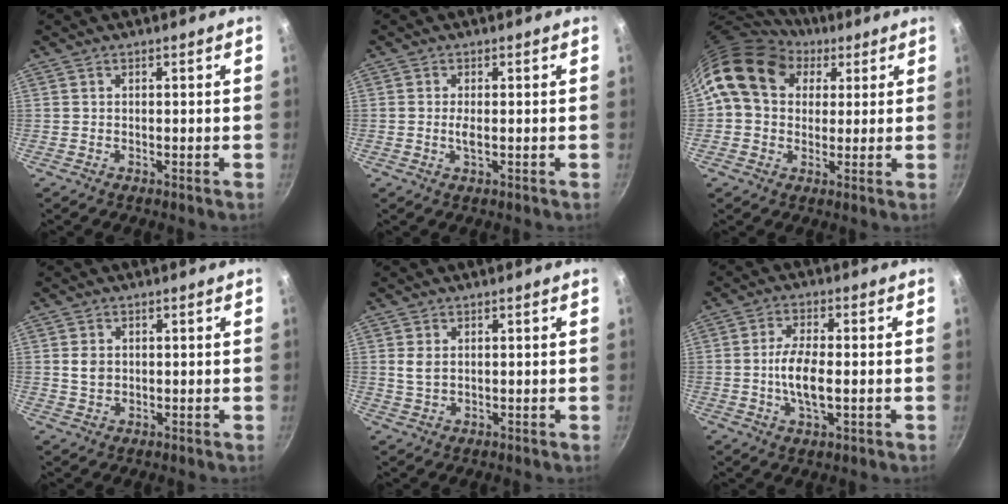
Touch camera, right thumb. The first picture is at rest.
{"total": 1.8, "force": [-0.1, 0.6, 1.7], "torque": [-0.041, -0.001, -0.005]}
{"total": 14.8, "force": [5.9, 11.4, 7.5], "torque": [-0.109, 0.009, 0.089]}
{"total": 2.9, "force": [0.5, 2.3, 1.7], "torque": [-0.024, 0.001, 0.011]}
{"total": 2.7, "force": [0.7, 1.7, 1.9], "torque": [-0.037, -0.004, 0.017]}
{"total": 7.6, "force": [-1.0, 3.0, 6.9], "torque": [-0.136, 0.006, -0.023]}